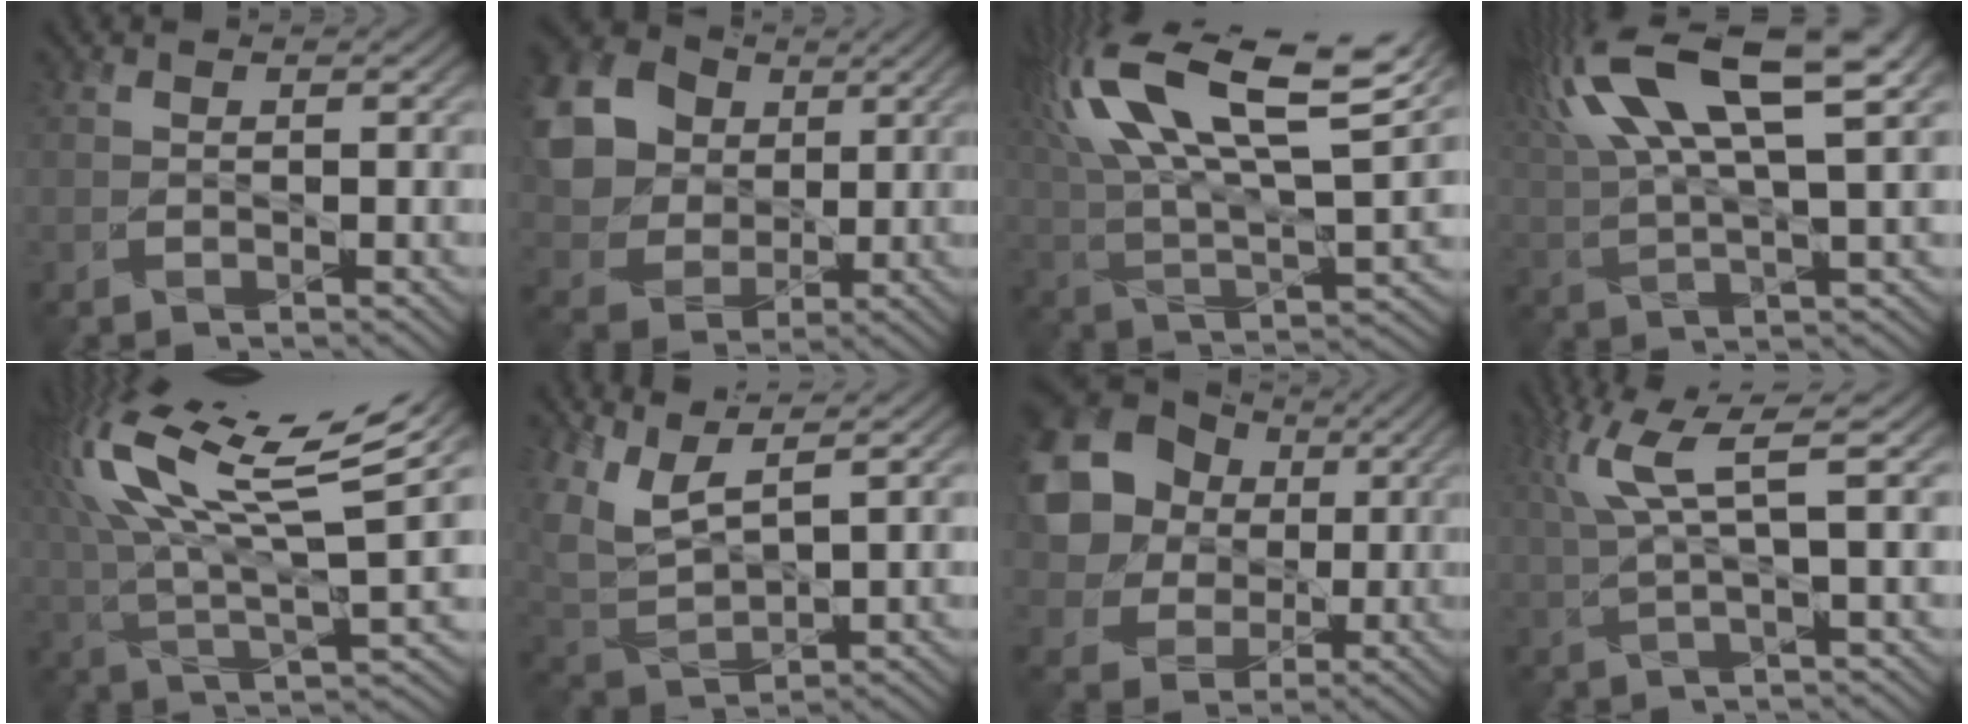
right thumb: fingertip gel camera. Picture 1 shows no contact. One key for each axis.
{"total": 17.0, "fx": 5.4, "fy": 13.7, "fz": 8.4, "tx": -0.267, "ty": 0.041, "tz": 0.120}
{"total": 20.7, "fx": 10.0, "fy": 8.5, "fz": 16.1, "tx": -0.310, "ty": 0.046, "tz": 0.151}
{"total": 17.4, "fx": 7.7, "fy": 5.8, "fz": 14.5, "tx": -0.314, "ty": 0.036, "tz": 0.130}
{"total": 17.2, "fx": 7.6, "fy": 5.6, "fz": 14.4, "tx": -0.323, "ty": 0.034, "tz": 0.133}
{"total": 8.4, "fx": 5.3, "fy": 2.7, "fz": 5.9, "tx": -0.153, "ty": 0.008, "tz": 0.109}
{"total": 18.4, "fx": 4.9, "fy": 15.7, "fz": 8.3, "tx": -0.250, "ty": 0.044, "tz": 0.089}
{"total": 6.8, "fx": 2.2, "fy": 1.2, "fz": 6.3, "tx": -0.136, "ty": 0.019, "tz": 0.046}